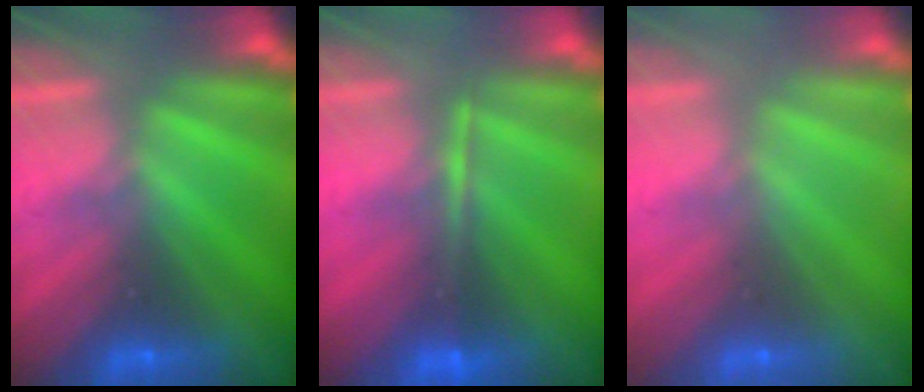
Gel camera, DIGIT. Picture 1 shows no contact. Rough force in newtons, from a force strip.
{"total": 1.6}
{"total": 3.4}